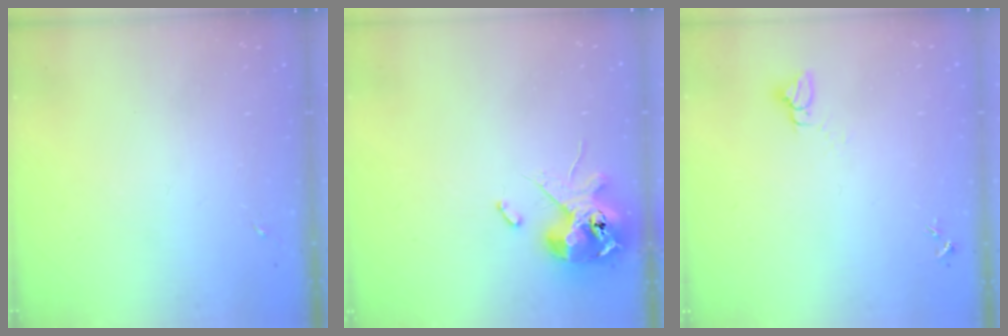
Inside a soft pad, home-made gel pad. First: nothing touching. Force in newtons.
{"total": 12.7, "press": 12.5, "slide": 2.1}
{"total": 2.8, "press": 2.8, "slide": 0.1}